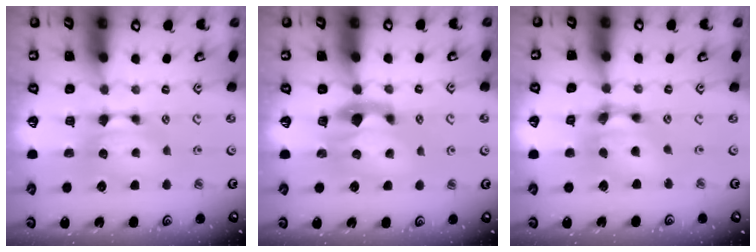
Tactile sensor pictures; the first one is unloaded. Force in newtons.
{"total": 2.8, "press": 2.5, "slide": 1.3}
{"total": 6.8, "press": 6.5, "slide": 2.0}